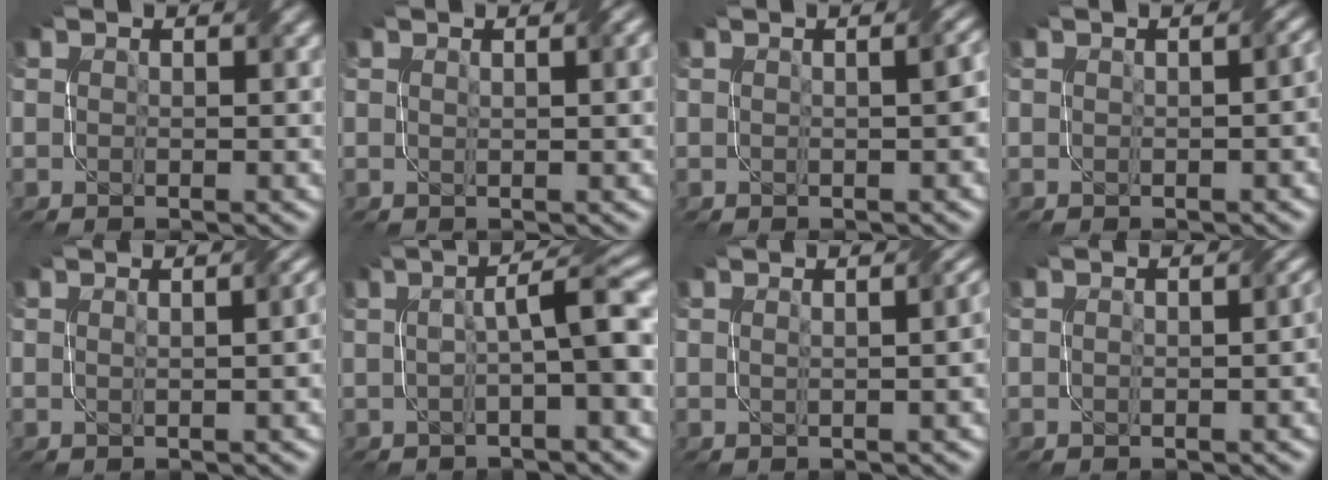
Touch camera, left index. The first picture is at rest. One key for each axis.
{"total": 2.2, "fx": 0.8, "fy": 0.7, "fz": 2.0, "tx": -0.019, "ty": 0.004, "tz": 0.011}
{"total": 2.2, "fx": 0.1, "fy": 0.7, "fz": 2.1, "tx": -0.018, "ty": 0.010, "tz": 0.000}
{"total": 2.0, "fx": -0.1, "fy": 0.6, "fz": 1.9, "tx": -0.020, "ty": 0.007, "tz": 0.001}
{"total": 3.9, "fx": 0.7, "fy": 1.8, "fz": 3.4, "tx": -0.016, "ty": 0.021, "tz": -0.001}
{"total": 5.7, "fx": 0.3, "fy": 0.9, "fz": 5.6, "tx": -0.080, "ty": 0.017, "tz": 0.000}
{"total": 4.4, "fx": 0.7, "fy": 2.0, "fz": 3.8, "tx": -0.017, "ty": 0.022, "tz": -0.001}
{"total": 2.6, "fx": -0.2, "fy": 1.1, "fz": 2.4, "tx": -0.027, "ty": 0.004, "tz": 0.003}